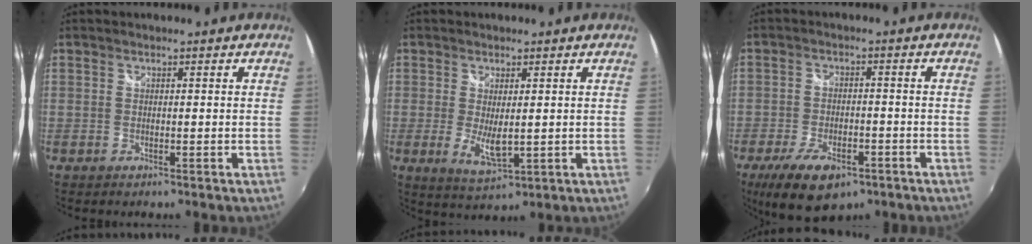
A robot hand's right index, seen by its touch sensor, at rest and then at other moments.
{"total": 5.4, "force": [-0.4, 2.1, 5.0], "torque": [-0.090, -0.018, 0.000]}
{"total": 12.2, "force": [-7.6, 5.6, 7.8], "torque": [-0.170, -0.028, -0.120]}